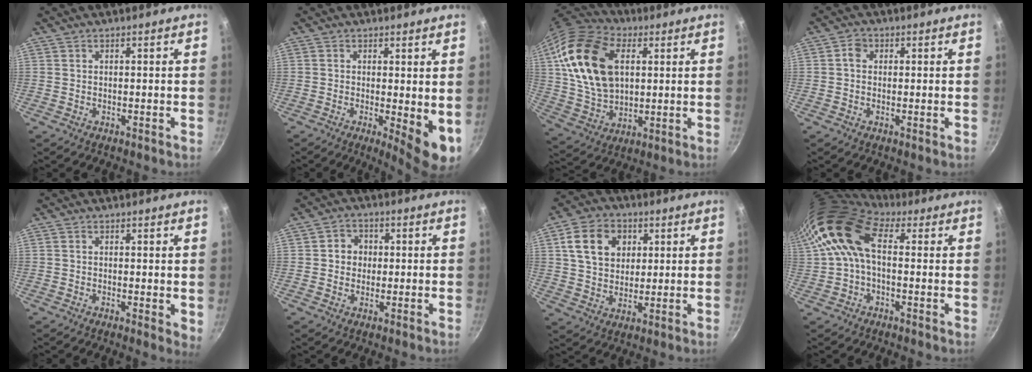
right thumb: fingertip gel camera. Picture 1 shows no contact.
{"total": 7.7, "force": [-0.4, 2.2, 7.3], "torque": [-0.091, -0.015, -0.001]}
{"total": 20.9, "force": [5.0, 13.4, 15.2], "torque": [-0.266, -0.006, 0.092]}
{"total": 2.5, "force": [0.3, 2.1, 1.3], "torque": [-0.013, 0.007, -0.001]}
{"total": 2.7, "force": [0.4, 1.1, 2.4], "torque": [-0.027, -0.007, 0.004]}
{"total": 4.3, "force": [0.3, 3.9, 1.7], "torque": [-0.001, 0.006, -0.002]}
{"total": 11.5, "force": [3.5, 8.8, 6.5], "torque": [-0.093, 0.002, 0.057]}
{"total": 12.8, "force": [3.1, 7.6, 9.8], "torque": [-0.177, 0.021, 0.044]}